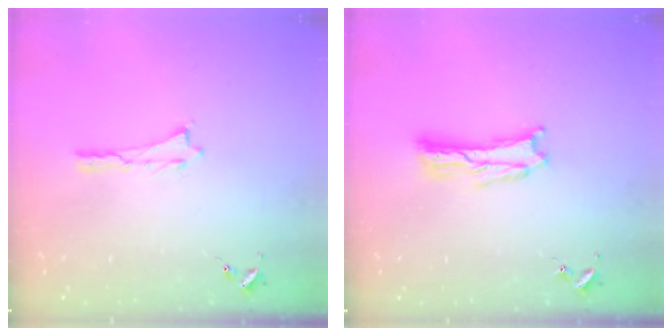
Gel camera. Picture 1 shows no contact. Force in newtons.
{"total": 1.6, "press": 1.6, "slide": 0.3}